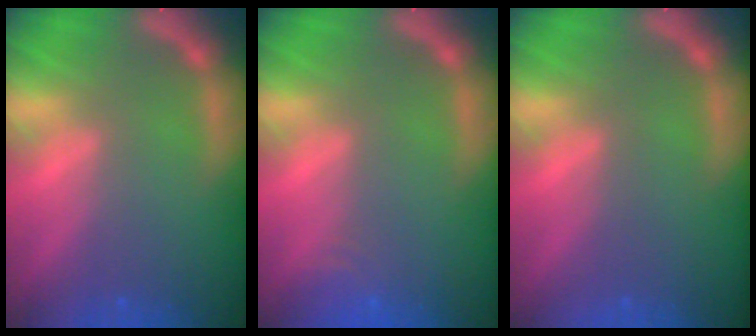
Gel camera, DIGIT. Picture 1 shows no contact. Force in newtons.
{"total": 2.4}
{"total": 0.0}